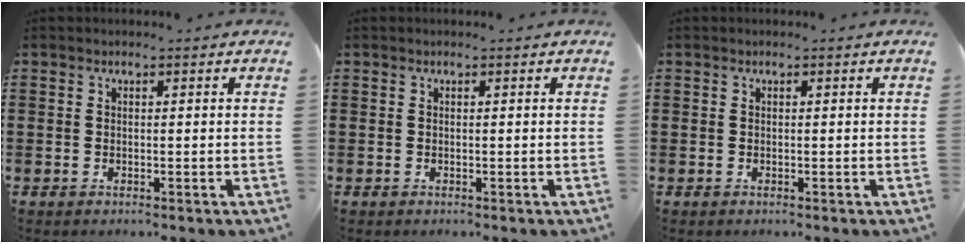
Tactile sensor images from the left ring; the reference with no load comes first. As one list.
[{"total": 0.0}, {"total": 0.0}]